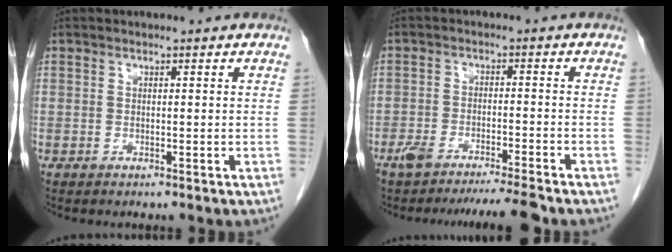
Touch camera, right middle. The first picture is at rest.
{"total": 7.7, "force": [-6.8, -0.7, 3.5], "torque": [-0.045, -0.008, -0.110]}